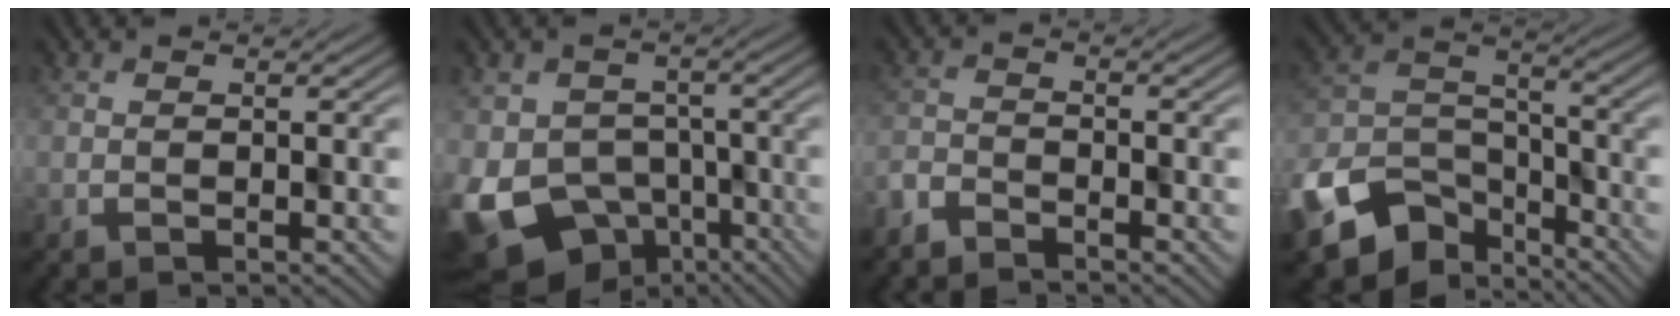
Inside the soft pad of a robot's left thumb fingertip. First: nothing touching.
{"total": 12.7, "force": [-6.3, 9.3, 5.8], "torque": [-0.135, -0.036, -0.076]}
{"total": 2.7, "force": [-2.7, 0.4, -0.1], "torque": [0.001, -0.007, -0.059]}
{"total": 11.9, "force": [-8.4, 6.8, 4.9], "torque": [-0.124, -0.022, -0.145]}